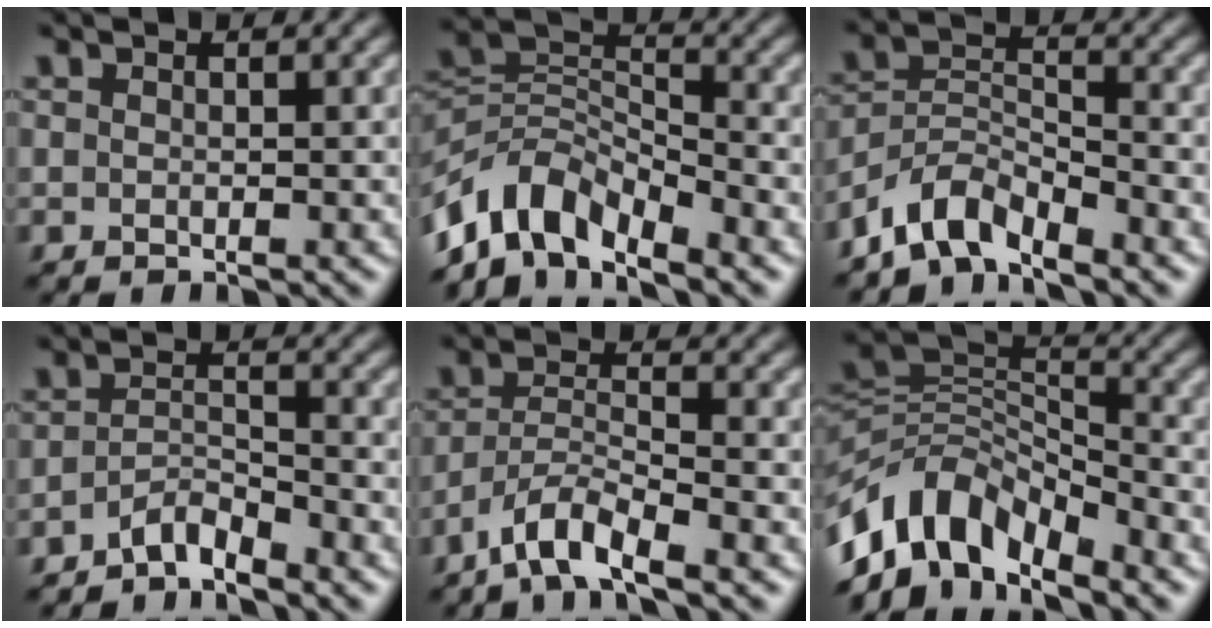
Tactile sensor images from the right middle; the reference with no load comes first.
{"total": 7.4, "force": [-5.4, 3.5, 3.7], "torque": [-0.055, -0.001, -0.114]}
{"total": 4.7, "force": [-3.9, 1.7, 1.9], "torque": [-0.029, 0.003, -0.086]}
{"total": 2.5, "force": [-2.2, 0.5, 1.1], "torque": [-0.021, 0.008, -0.046]}
{"total": 4.4, "force": [-3.4, 0.8, 2.6], "torque": [-0.049, 0.002, -0.074]}
{"total": 9.5, "force": [-5.7, 5.1, 5.7], "torque": [-0.095, 0.004, -0.112]}